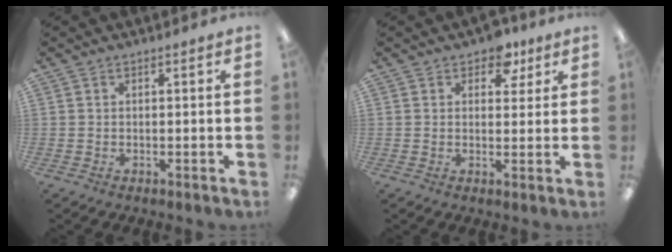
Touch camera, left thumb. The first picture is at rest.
{"total": 5.7, "force": [3.9, 3.5, 2.4], "torque": [-0.019, -0.015, 0.065]}